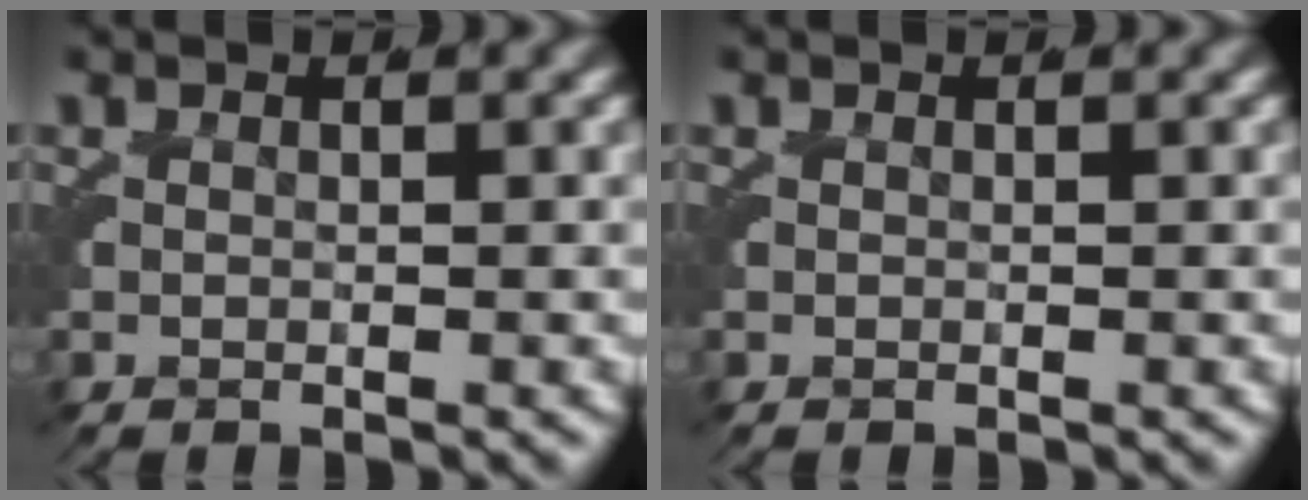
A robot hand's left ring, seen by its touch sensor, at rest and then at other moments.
{"total": 0.0}